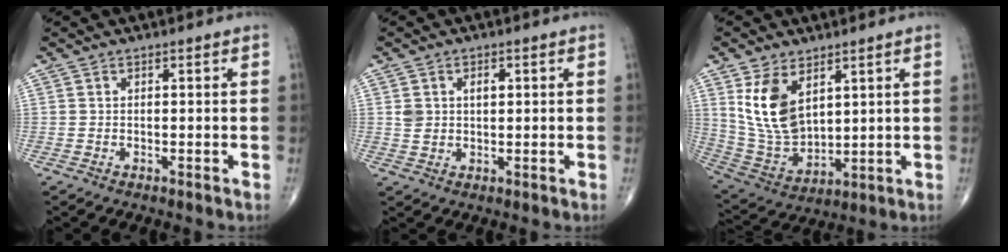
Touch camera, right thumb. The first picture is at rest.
{"total": 3.7, "force": [1.0, 2.6, 2.5], "torque": [-0.037, 0.002, 0.022]}
{"total": 12.9, "force": [5.1, 7.5, 9.1], "torque": [-0.159, -0.027, 0.122]}